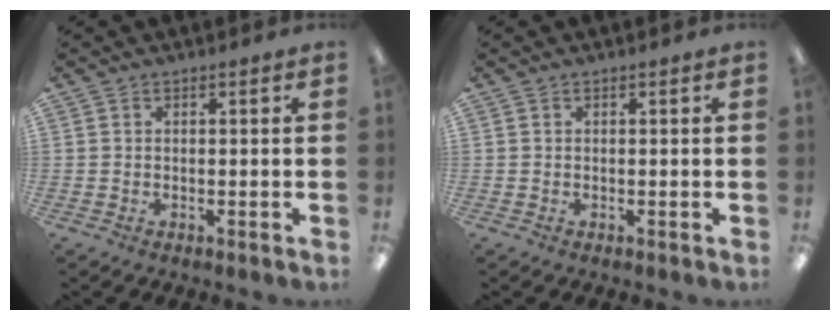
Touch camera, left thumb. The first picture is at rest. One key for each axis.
{"total": 0.0}